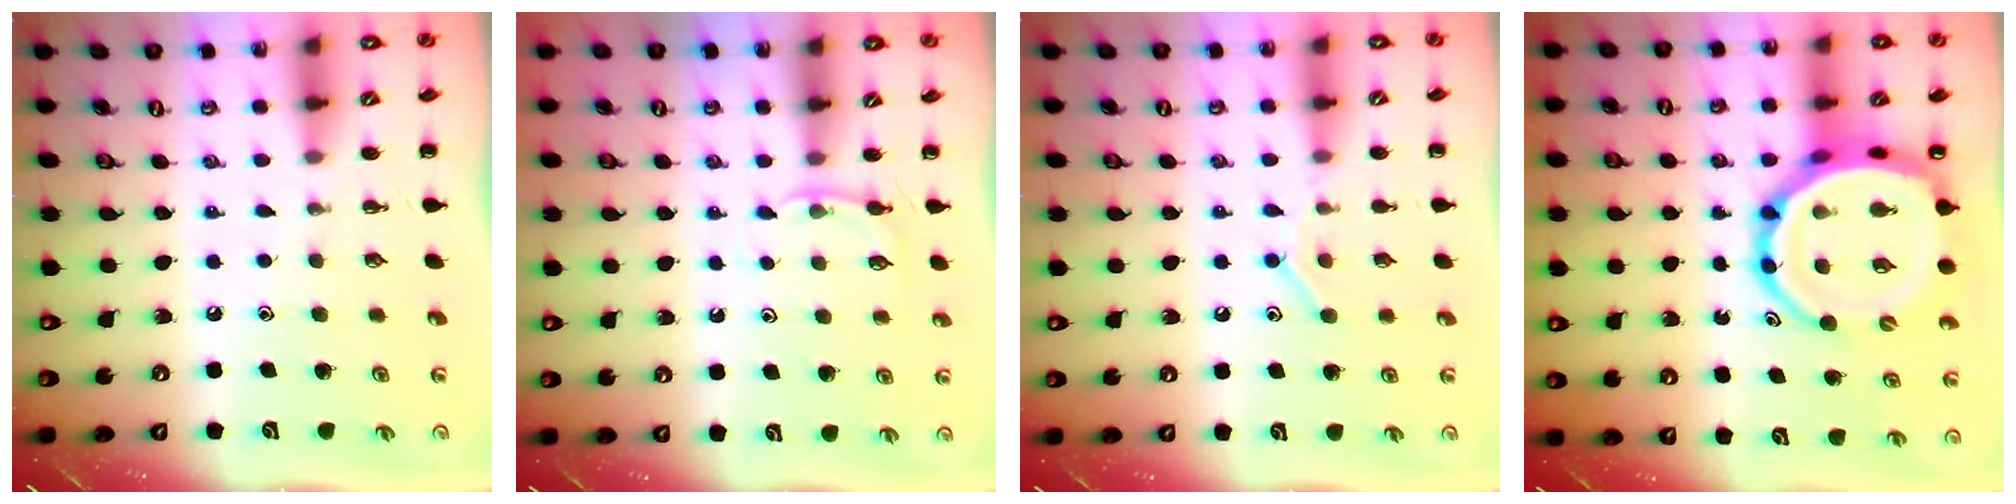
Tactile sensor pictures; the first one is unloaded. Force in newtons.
{"total": 4.2, "press": 3.9, "slide": 1.4}
{"total": 8.9, "press": 8.7, "slide": 1.7}
{"total": 16.7, "press": 16.0, "slide": 4.6}